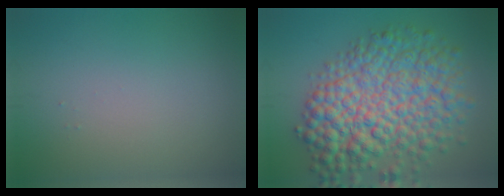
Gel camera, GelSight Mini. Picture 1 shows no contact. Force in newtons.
{"total": 10.8, "press": 10.8, "slide": 0.2}